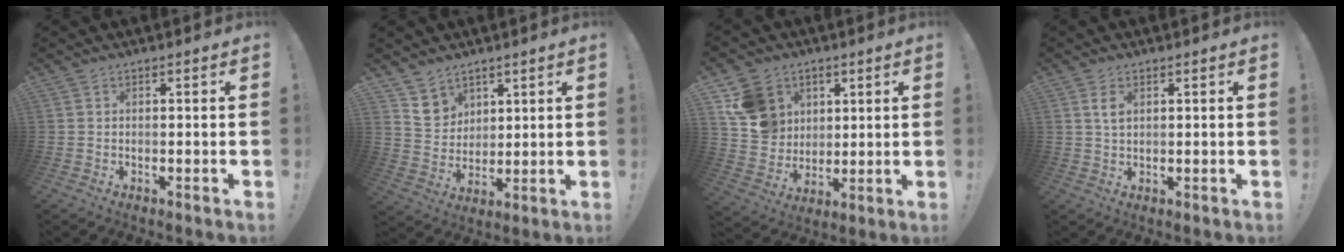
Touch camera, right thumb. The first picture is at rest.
{"total": 7.8, "force": [5.8, 5.2, 0.6], "torque": [-0.002, -0.048, 0.113]}
{"total": 12.8, "force": [5.5, 10.9, 3.8], "torque": [-0.053, -0.023, 0.116]}
{"total": 3.0, "force": [1.2, 1.4, 2.3], "torque": [-0.035, -0.003, 0.019]}